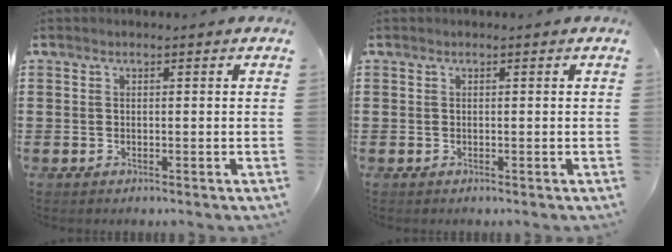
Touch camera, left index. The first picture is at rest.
{"total": 0.0}